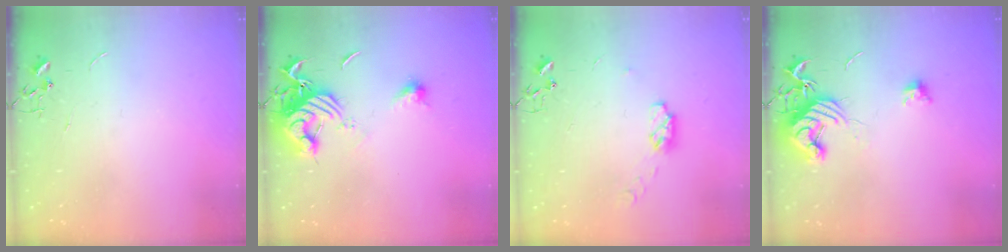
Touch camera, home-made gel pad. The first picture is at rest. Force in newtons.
{"total": 12.7, "press": 12.7, "slide": 0.9}
{"total": 6.1, "press": 6.1, "slide": 0.3}
{"total": 13.8, "press": 13.8, "slide": 1.0}